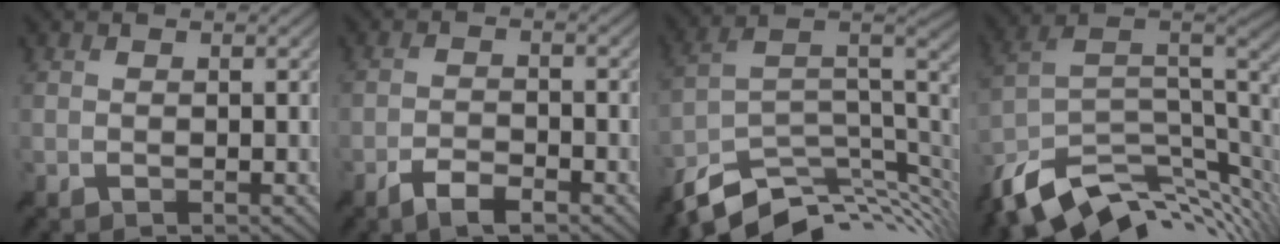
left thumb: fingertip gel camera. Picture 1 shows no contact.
{"total": 3.6, "force": [-2.6, 1.0, 2.3], "torque": [-0.049, 0.000, -0.050]}
{"total": 11.7, "force": [-6.8, 5.1, 8.0], "torque": [-0.165, -0.004, -0.119]}
{"total": 13.2, "force": [-7.0, 6.1, 9.3], "torque": [-0.208, -0.024, -0.115]}